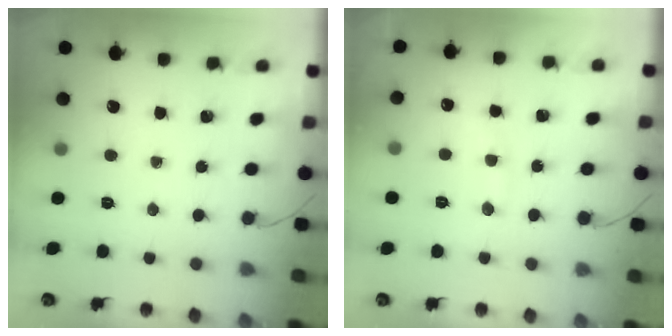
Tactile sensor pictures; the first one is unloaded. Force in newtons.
{"total": 9.2, "press": 9.1, "slide": 1.5}